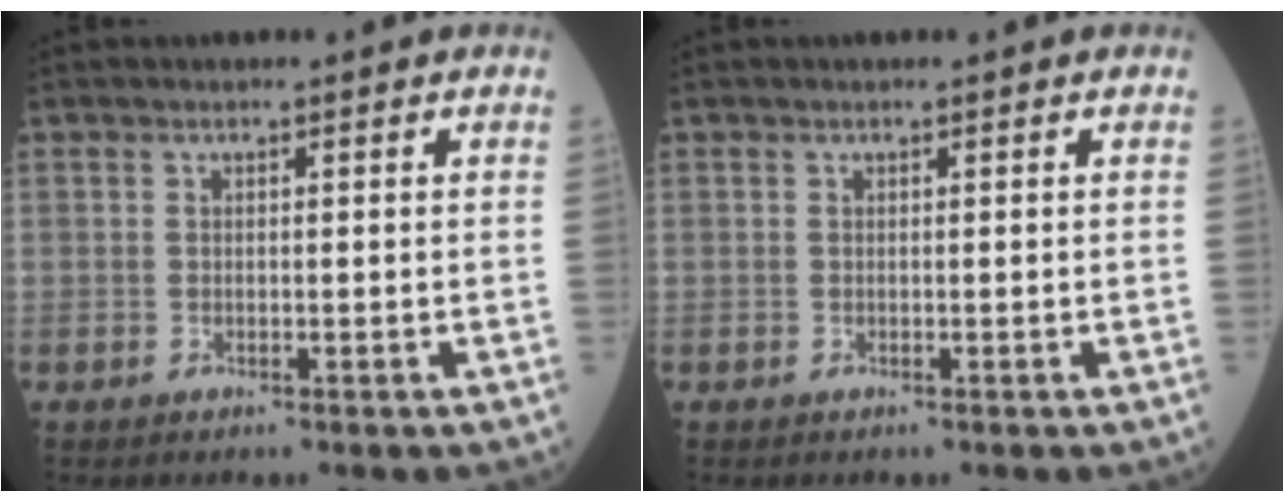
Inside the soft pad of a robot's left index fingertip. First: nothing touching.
{"total": 0.0}